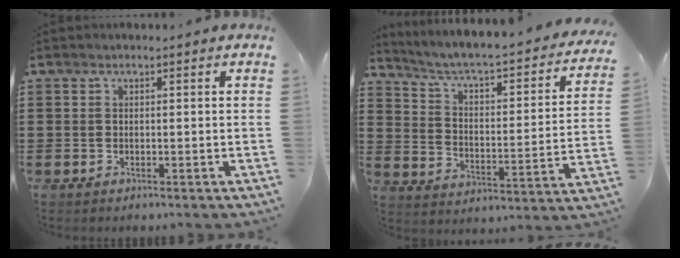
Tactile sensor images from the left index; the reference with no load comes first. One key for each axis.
{"total": 3.6, "fx": 2.6, "fy": 0.8, "fz": 2.4, "tx": -0.063, "ty": -0.033, "tz": 0.032}